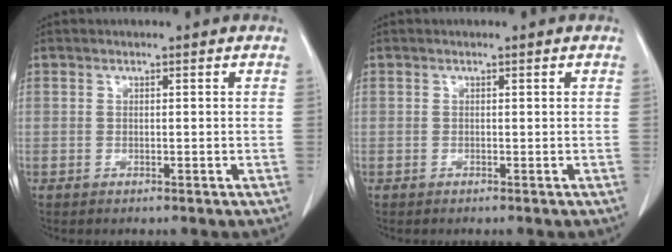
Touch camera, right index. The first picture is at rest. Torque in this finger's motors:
{"motor_torque": [0.01, -0.03, -0.01, 0.00]}